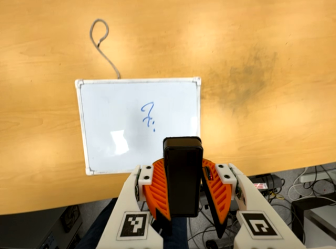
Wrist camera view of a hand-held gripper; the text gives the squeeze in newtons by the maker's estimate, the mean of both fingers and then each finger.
{"total": 8.8, "left": 8.3, "right": 9.4}